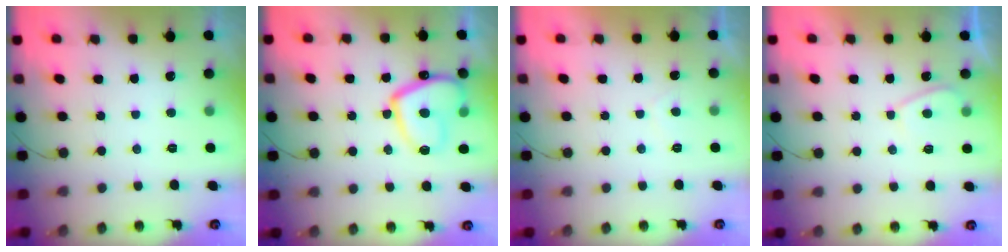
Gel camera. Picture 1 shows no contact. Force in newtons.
{"total": 14.4, "press": 14.3, "slide": 1.6}
{"total": 1.1, "press": 1.0, "slide": 0.5}
{"total": 2.8, "press": 2.8, "slide": 0.7}